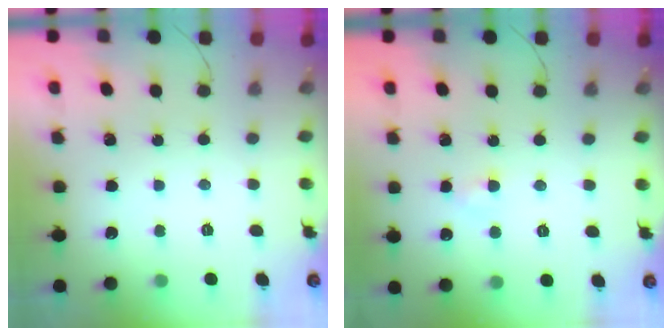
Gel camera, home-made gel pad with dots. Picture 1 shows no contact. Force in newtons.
{"total": 2.7, "press": 2.4, "slide": 1.1}